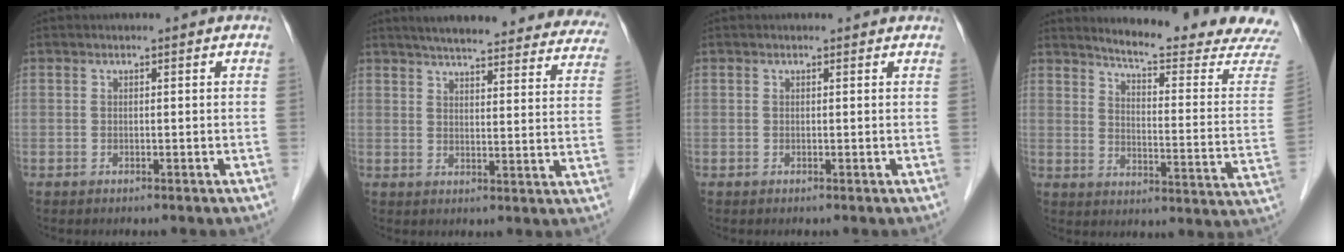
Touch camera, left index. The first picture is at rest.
{"total": 28.8, "force": [26.0, 4.6, 11.6], "torque": [-0.162, -0.040, 0.300]}
{"total": 1.1, "force": [1.0, 0.2, 0.3], "torque": [-0.013, 0.004, 0.007]}
{"total": 18.5, "force": [17.5, -1.3, 6.0], "torque": [-0.094, -0.117, 0.208]}